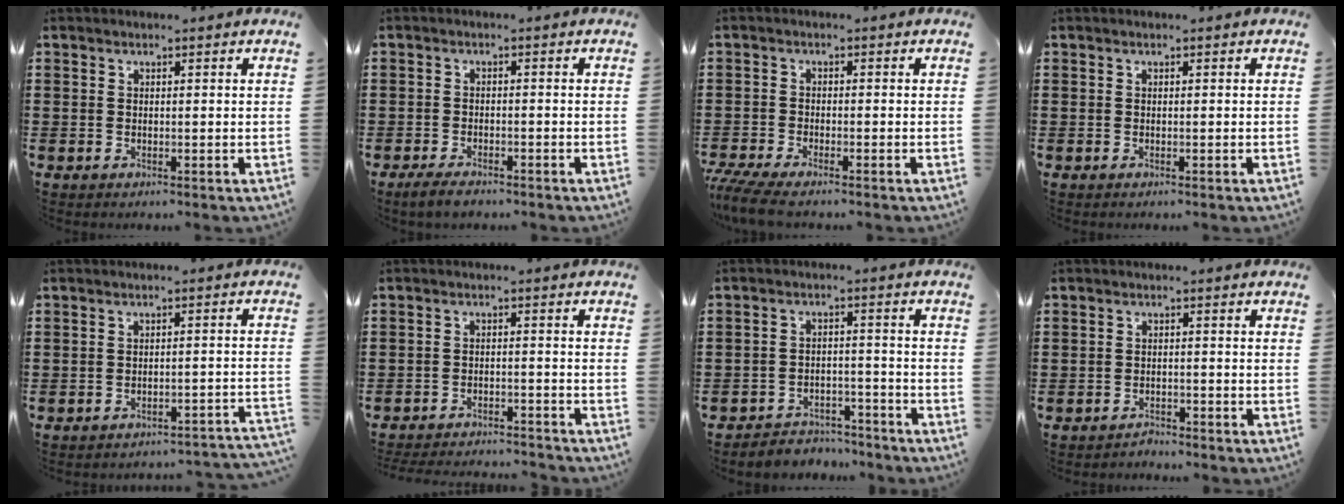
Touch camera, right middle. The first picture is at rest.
{"total": 2.6, "force": [-2.2, 0.9, 1.1], "torque": [-0.035, 0.000, -0.048]}
{"total": 4.1, "force": [-3.7, 0.4, 1.7], "torque": [-0.056, -0.016, -0.079]}
{"total": 0.0}
{"total": 2.8, "force": [-2.8, 0.1, 0.5], "torque": [-0.013, 0.001, -0.060]}
{"total": 3.5, "force": [-3.4, 0.2, 0.2], "torque": [-0.008, 0.003, -0.073]}
{"total": 4.2, "force": [-4.1, 0.9, -0.1], "torque": [-0.005, 0.004, -0.088]}
{"total": 2.2, "force": [-2.1, 0.5, -0.3], "torque": [-0.002, 0.003, -0.048]}